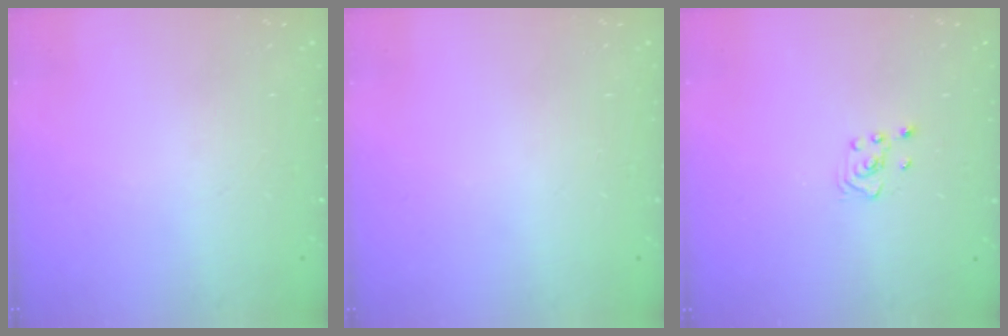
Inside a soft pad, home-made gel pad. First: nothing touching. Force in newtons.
{"total": 0.0}
{"total": 2.8, "press": 2.6, "slide": 1.1}